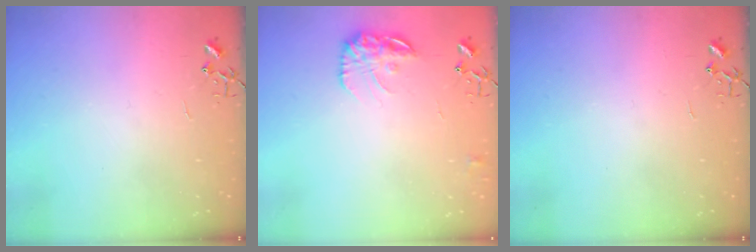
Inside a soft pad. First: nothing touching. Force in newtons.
{"total": 12.1, "press": 12.1, "slide": 0.5}
{"total": 0.0}